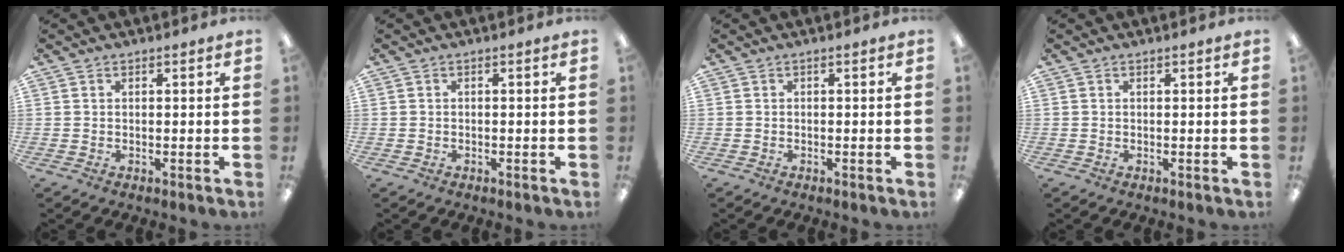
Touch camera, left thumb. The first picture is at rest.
{"total": 0.0}
{"total": 0.0}
{"total": 0.0}